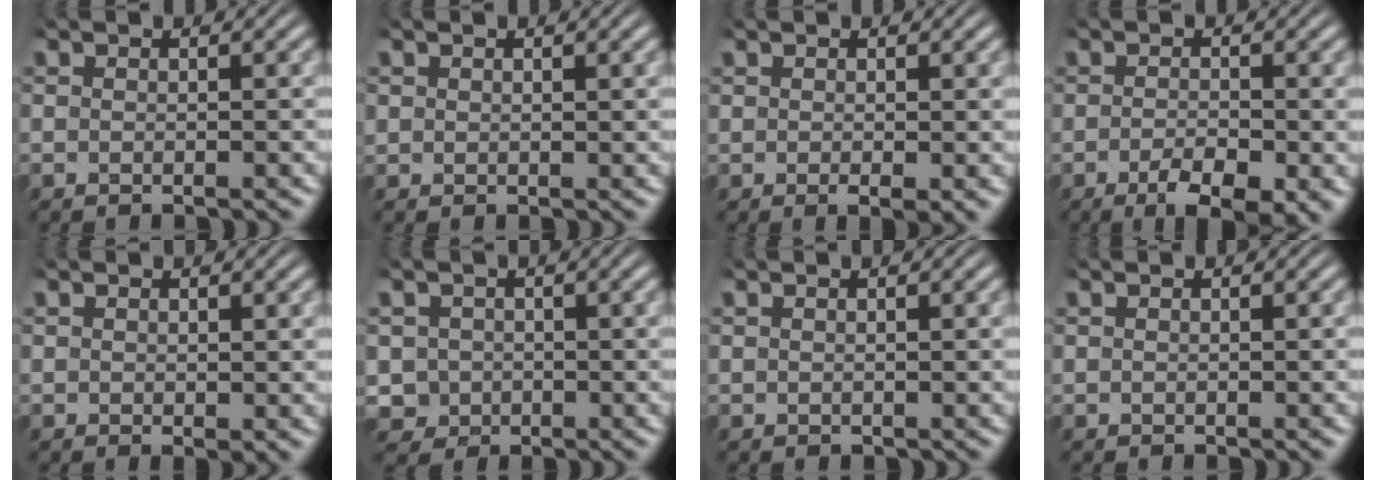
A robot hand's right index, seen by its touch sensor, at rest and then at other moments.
{"total": 0.9, "force": [0.9, -0.2, -0.1], "torque": [0.003, -0.007, 0.022]}
{"total": 1.2, "force": [0.1, 0.0, 1.2], "torque": [-0.019, -0.003, 0.006]}
{"total": 5.3, "force": [-2.9, 1.8, 4.0], "torque": [-0.055, -0.021, -0.036]}
{"total": 1.3, "force": [1.0, -0.5, 0.6], "torque": [-0.001, -0.007, 0.025]}
{"total": 4.4, "force": [-0.2, 4.3, 1.1], "torque": [-0.045, -0.035, 0.010]}
{"total": 1.0, "force": [0.9, -0.4, -0.1], "torque": [0.008, -0.002, 0.021]}
{"total": 1.0, "force": [0.8, -0.6, 0.2], "torque": [0.005, 0.002, 0.017]}